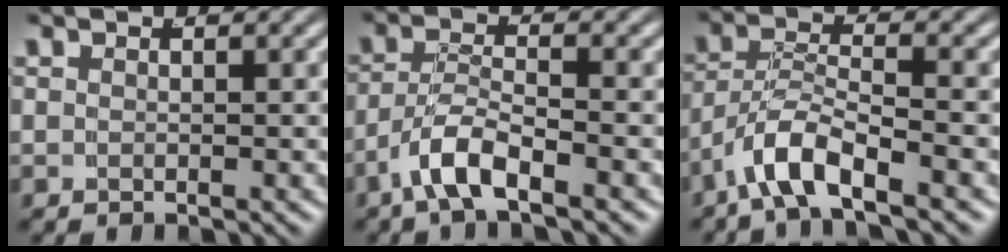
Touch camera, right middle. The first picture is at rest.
{"total": 3.6, "force": [-2.4, 0.9, 2.6], "torque": [-0.053, -0.011, -0.037]}
{"total": 4.2, "force": [-2.7, 1.4, 2.9], "torque": [-0.071, -0.017, -0.038]}